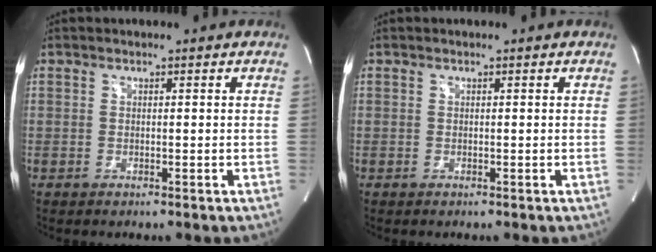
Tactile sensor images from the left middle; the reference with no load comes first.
{"total": 0.0}